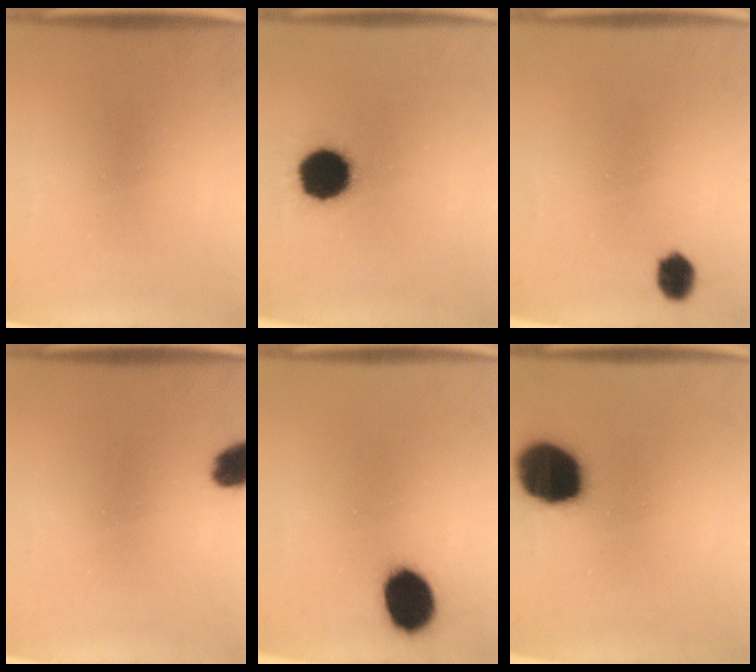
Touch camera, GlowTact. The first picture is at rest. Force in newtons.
{"total": 15.4}
{"total": 3.8}
{"total": 5.4}
{"total": 11.5}
{"total": 20.0}